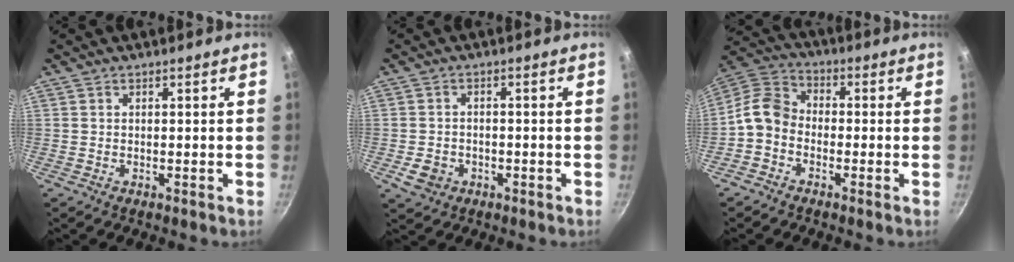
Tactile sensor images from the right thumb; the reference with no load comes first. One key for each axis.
{"total": 4.3, "fx": -1.6, "fy": 3.5, "fz": 2.0, "tx": -0.033, "ty": 0.015, "tz": -0.021}
{"total": 8.2, "fx": -2.6, "fy": 6.4, "fz": 4.5, "tx": -0.077, "ty": 0.042, "tz": -0.074}